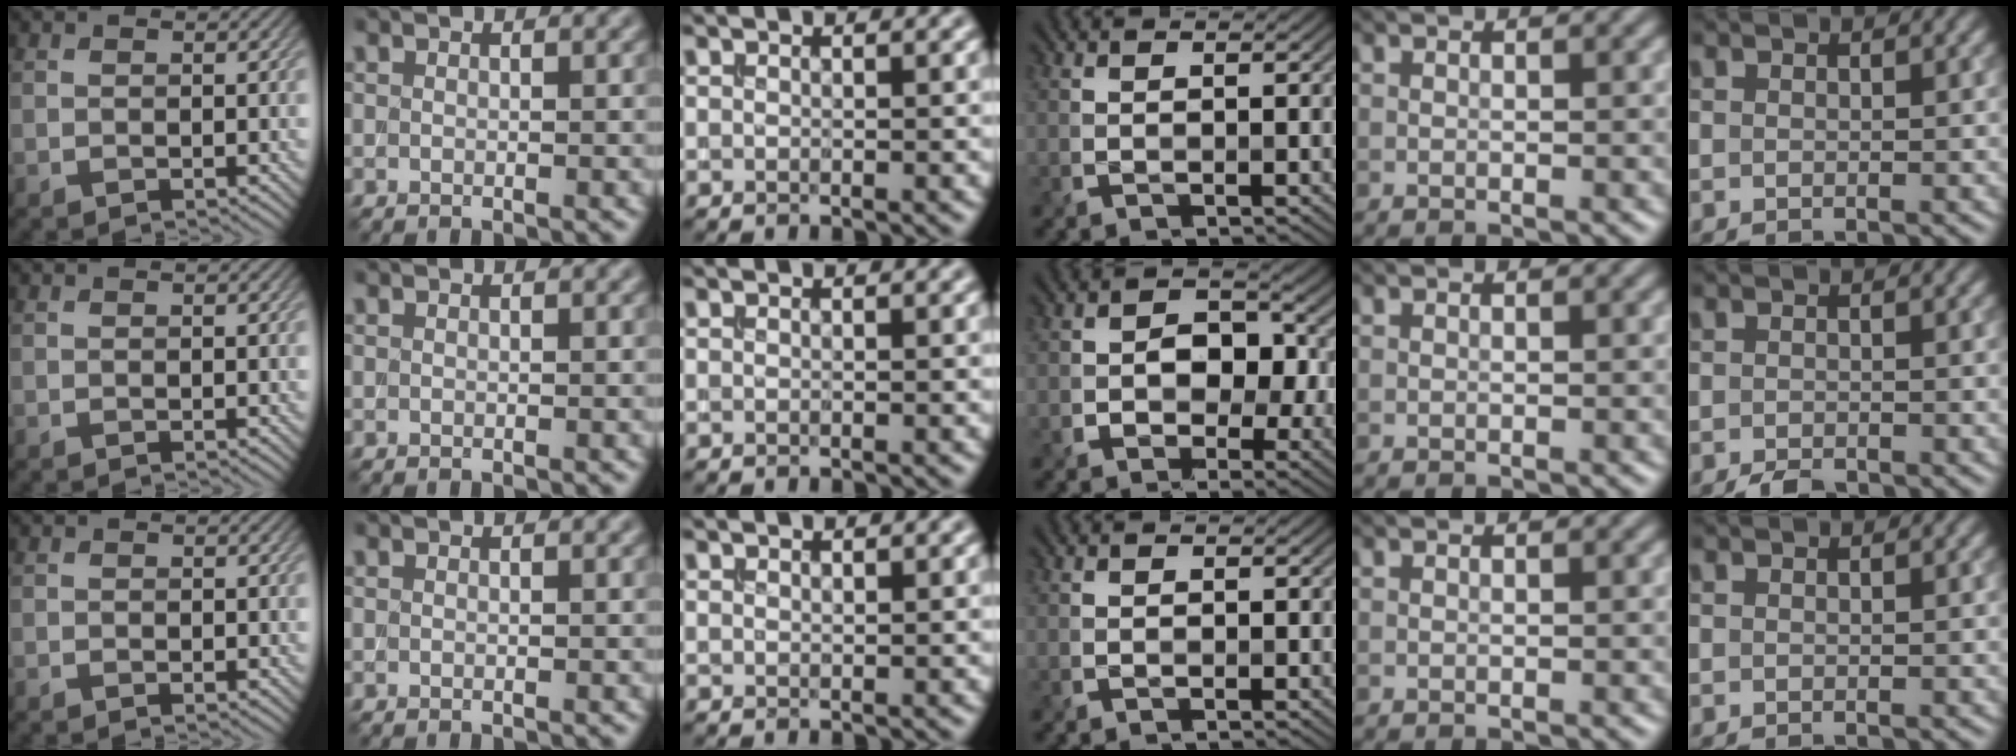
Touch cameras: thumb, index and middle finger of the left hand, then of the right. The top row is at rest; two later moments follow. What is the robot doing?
{"motion": "insert", "object": "backpack"}